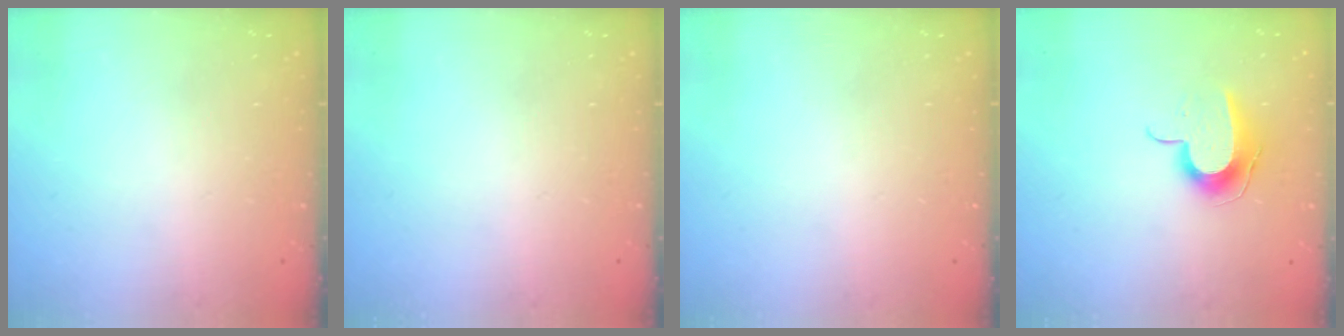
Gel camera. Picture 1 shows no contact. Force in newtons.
{"total": 0.0}
{"total": 0.0}
{"total": 10.7, "press": 10.6, "slide": 0.8}